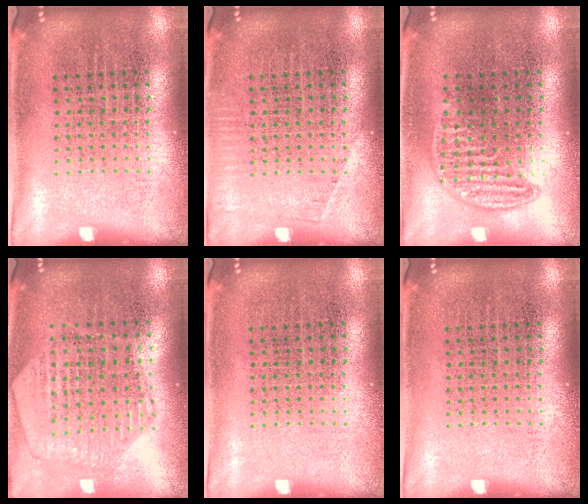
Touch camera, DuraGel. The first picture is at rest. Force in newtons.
{"total": 0.7, "press": 0.7, "slide": 0.2}
{"total": 0.8, "press": 0.8, "slide": 0.3}
{"total": 1.2, "press": 1.2, "slide": 0.2}
{"total": 0.0}
{"total": 0.0}